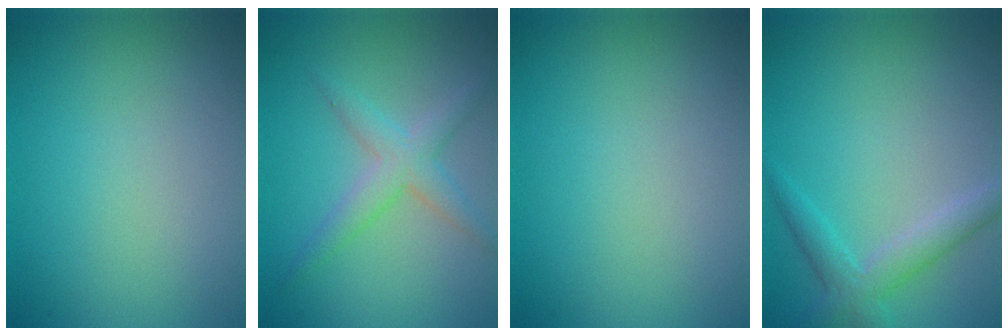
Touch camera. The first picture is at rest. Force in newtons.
{"total": 2.9, "press": 2.9, "slide": 0.1}
{"total": 0.0}
{"total": 3.0, "press": 3.0, "slide": 0.3}